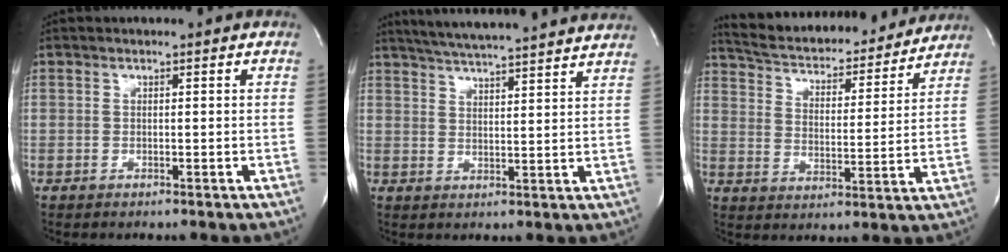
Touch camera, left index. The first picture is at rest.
{"total": 18.0, "force": [16.3, 0.2, 7.4], "torque": [-0.128, 0.005, 0.219]}
{"total": 21.2, "force": [19.6, 4.4, 6.8], "torque": [-0.116, -0.005, 0.279]}